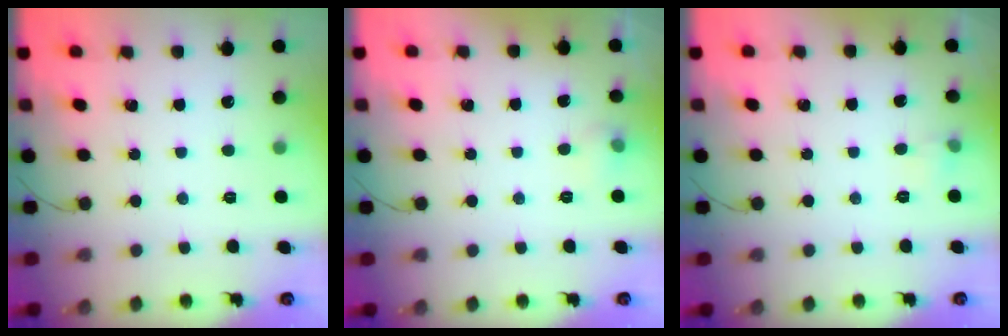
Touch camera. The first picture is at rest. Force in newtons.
{"total": 4.6, "press": 4.3, "slide": 1.7}
{"total": 3.7, "press": 3.5, "slide": 1.2}